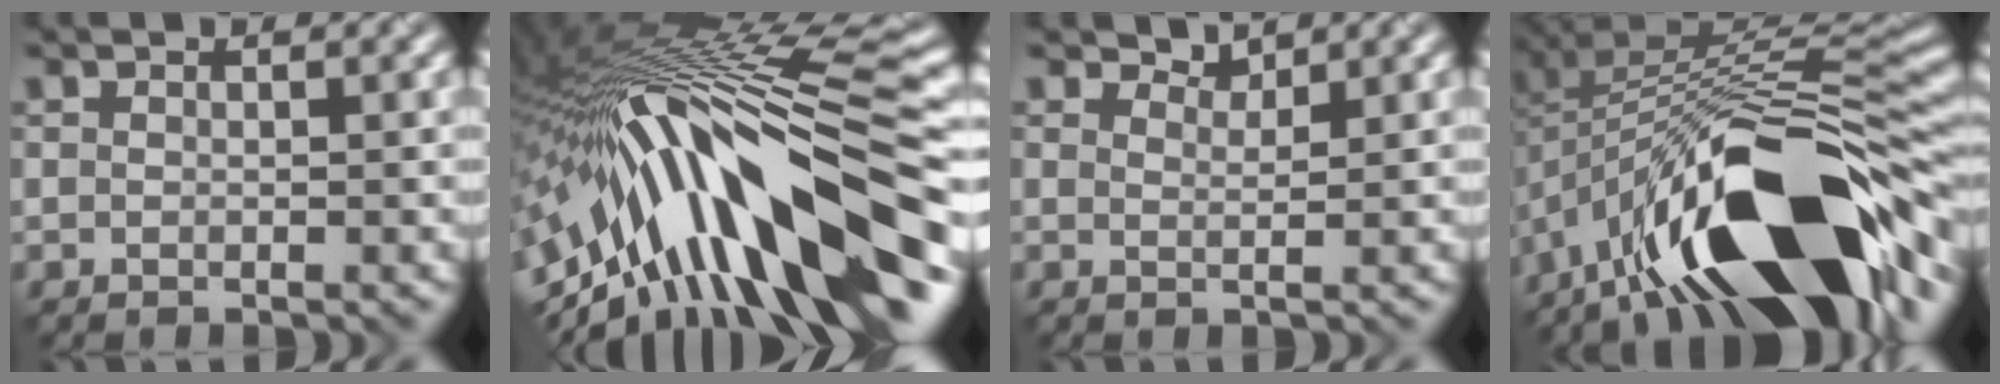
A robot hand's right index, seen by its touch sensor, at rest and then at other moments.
{"total": 16.6, "force": [-4.7, 5.2, 15.1], "torque": [-0.251, 0.034, -0.084]}
{"total": 1.2, "force": [1.2, -0.1, 0.0], "torque": [0.000, -0.003, 0.016]}
{"total": 17.4, "force": [-7.6, 6.5, 14.2], "torque": [-0.229, 0.015, -0.132]}